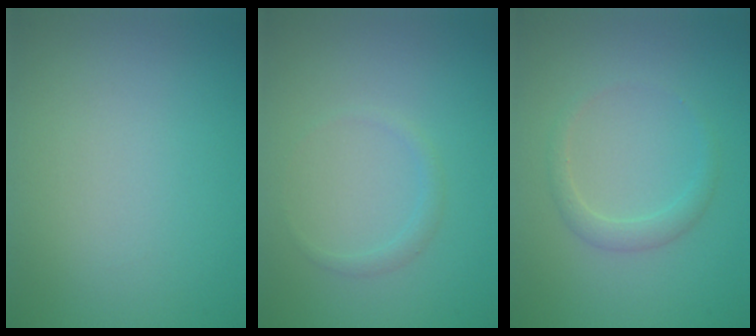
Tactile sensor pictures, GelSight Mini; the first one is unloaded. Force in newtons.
{"total": 0.9, "press": 0.9, "slide": 0.1}
{"total": 1.6, "press": 1.6, "slide": 0.1}